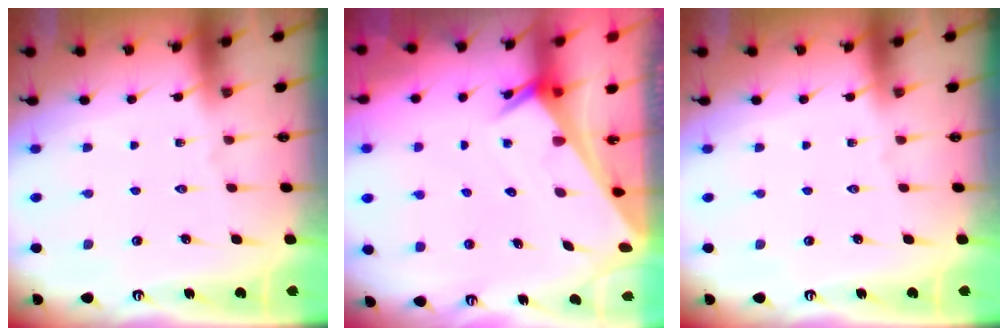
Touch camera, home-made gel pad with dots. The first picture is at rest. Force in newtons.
{"total": 2.4, "press": 2.4, "slide": 0.2}
{"total": 0.0}